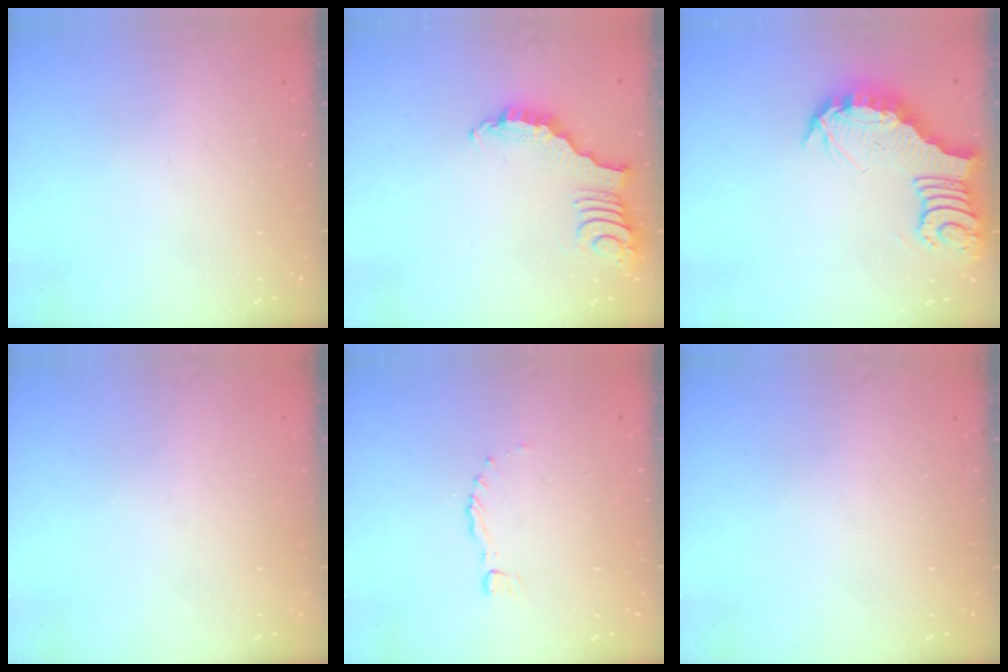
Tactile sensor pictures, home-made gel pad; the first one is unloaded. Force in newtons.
{"total": 2.8, "press": 2.8, "slide": 0.4}
{"total": 6.3, "press": 6.3, "slide": 0.8}
{"total": 0.0}
{"total": 0.0}
{"total": 0.0}